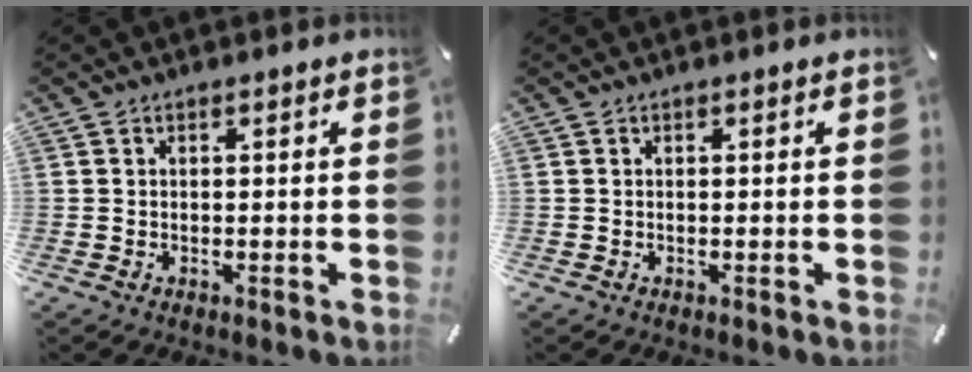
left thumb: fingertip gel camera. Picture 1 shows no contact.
{"total": 0.0}